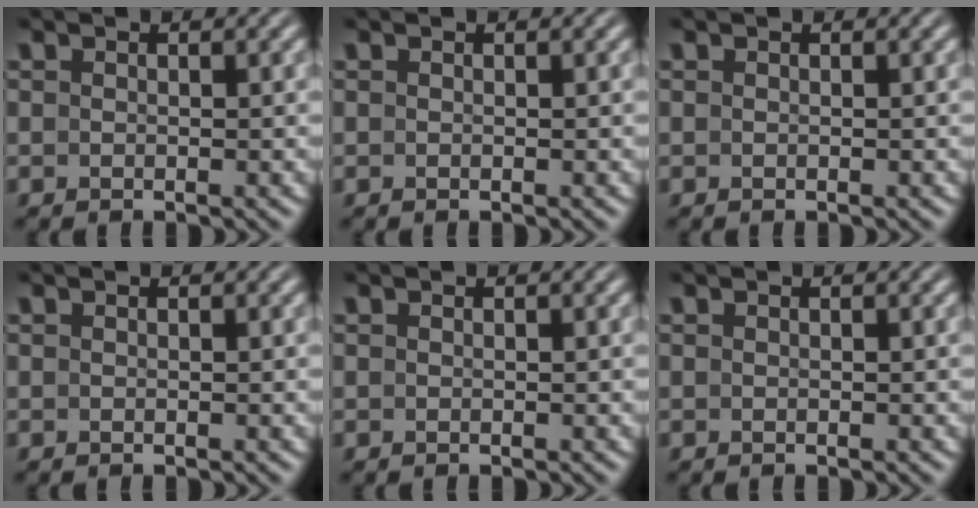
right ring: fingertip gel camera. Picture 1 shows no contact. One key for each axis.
{"total": 0.0}
{"total": 0.0}
{"total": 0.0}
{"total": 0.0}
{"total": 0.0}